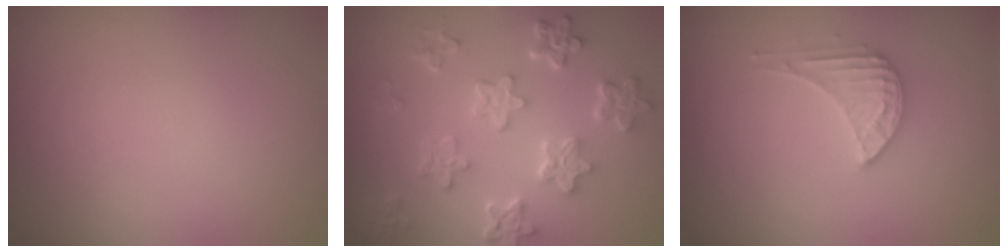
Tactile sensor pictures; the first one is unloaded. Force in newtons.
{"total": 5.6, "press": 4.3, "slide": 3.6}
{"total": 2.6, "press": 2.6, "slide": 0.2}